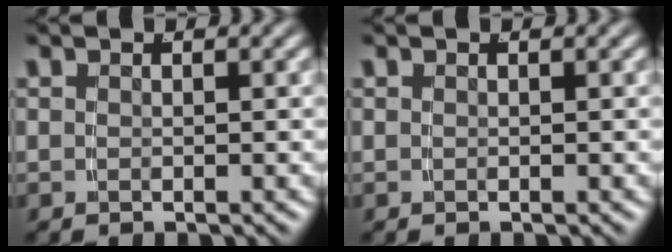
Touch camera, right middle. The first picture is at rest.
{"total": 0.0}